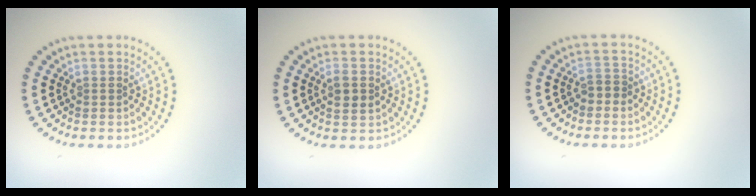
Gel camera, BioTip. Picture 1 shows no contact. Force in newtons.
{"total": 1.7, "press": 1.7, "slide": 0.4}
{"total": 1.2, "press": 1.1, "slide": 0.5}